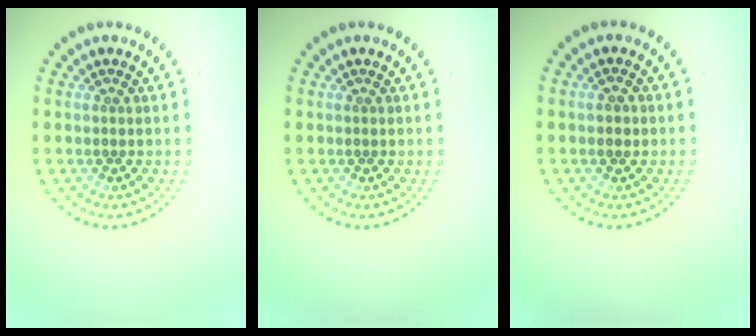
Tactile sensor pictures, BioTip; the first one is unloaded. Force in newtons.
{"total": 0.0}
{"total": 0.8, "press": 0.8, "slide": 0.2}